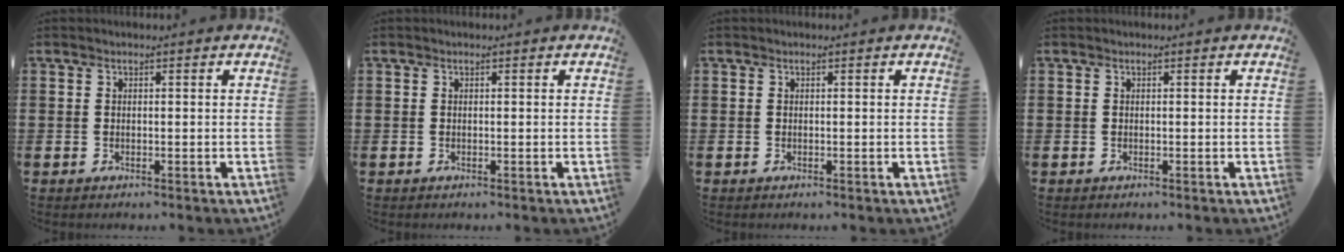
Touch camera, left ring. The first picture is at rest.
{"total": 0.0}
{"total": 0.0}
{"total": 0.0}